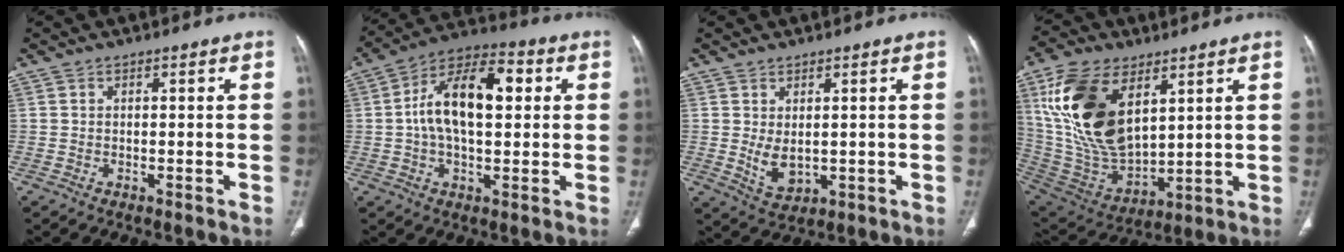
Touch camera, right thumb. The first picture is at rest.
{"total": 15.5, "force": [2.2, 8.2, 13.0], "torque": [-0.216, 0.030, 0.030]}
{"total": 4.5, "force": [0.3, 2.7, 3.6], "torque": [-0.056, -0.010, 0.022]}
{"total": 22.1, "force": [8.1, 12.0, 16.7], "torque": [-0.309, -0.037, 0.164]}